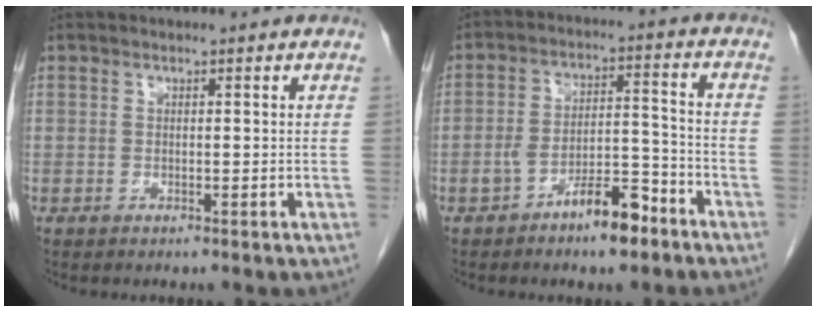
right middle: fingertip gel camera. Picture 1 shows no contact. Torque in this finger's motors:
{"motor_torque": [1.07, -1.07, 0.61, 0.11]}